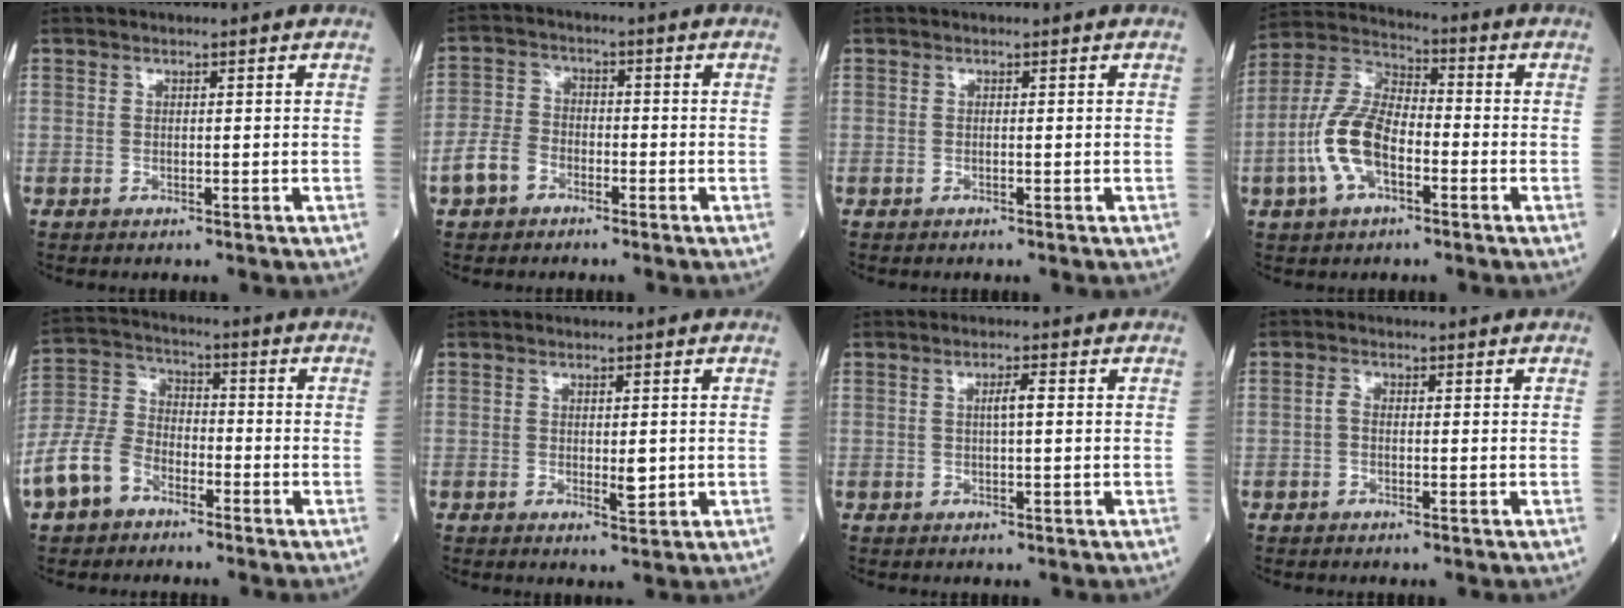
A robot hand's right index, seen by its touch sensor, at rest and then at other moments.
{"total": 5.1, "force": [-3.0, 3.4, 2.3], "torque": [-0.061, 0.009, -0.062]}
{"total": 0.0}
{"total": 11.0, "force": [-3.4, 5.1, 9.2], "torque": [-0.212, 0.014, -0.072]}
{"total": 9.6, "force": [-5.7, 6.0, 4.8], "torque": [-0.130, 0.009, -0.120]}
{"total": 2.1, "force": [0.0, 0.6, 2.0], "torque": [-0.030, -0.004, 0.003]}
{"total": 2.2, "force": [0.4, 0.2, 2.2], "torque": [-0.039, 0.002, 0.005]}
{"total": 1.2, "force": [-0.3, 0.6, 1.0], "torque": [-0.018, 0.003, -0.007]}